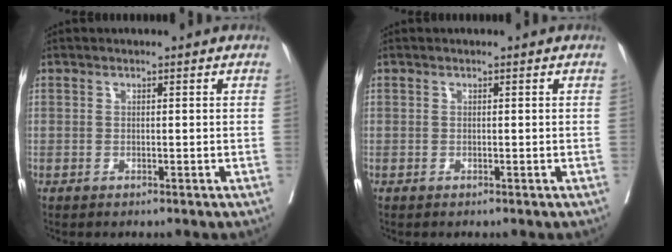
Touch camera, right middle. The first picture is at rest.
{"total": 0.0}